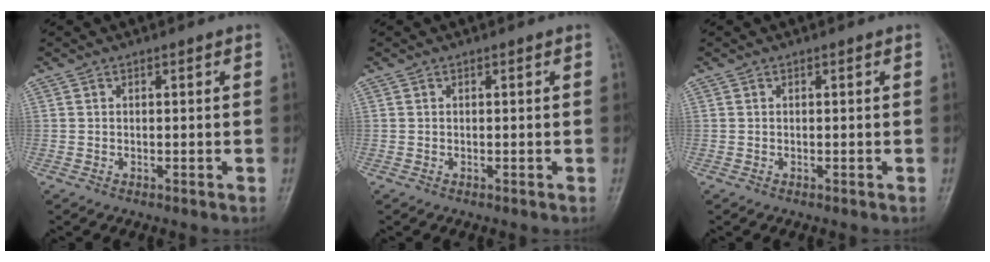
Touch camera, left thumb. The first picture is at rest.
{"total": 0.0}
{"total": 0.0}